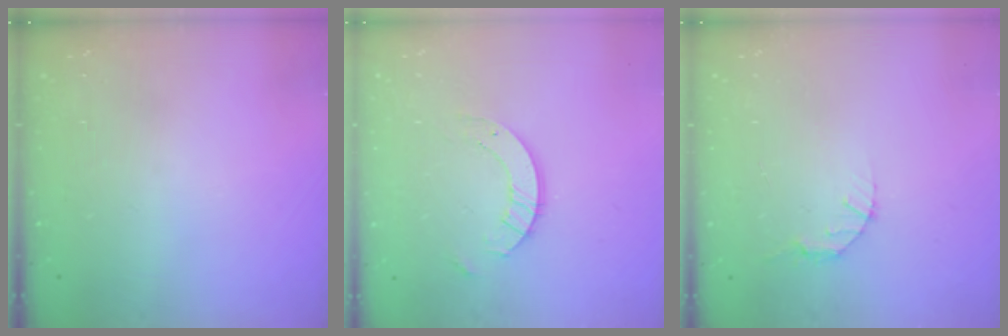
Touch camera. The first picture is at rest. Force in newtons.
{"total": 6.1, "press": 6.1, "slide": 0.6}
{"total": 2.8, "press": 2.8, "slide": 0.4}